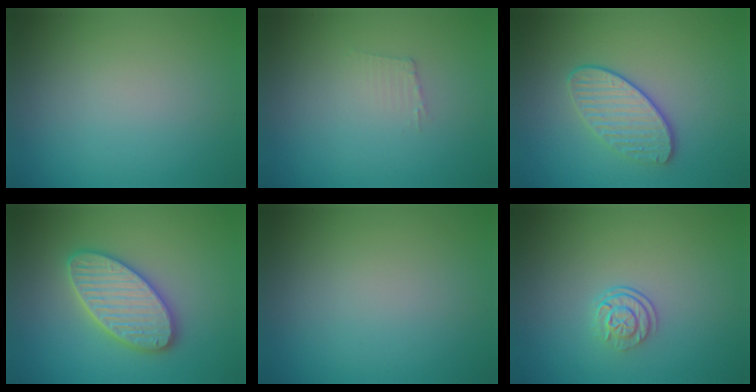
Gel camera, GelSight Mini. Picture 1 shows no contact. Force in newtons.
{"total": 1.1, "press": 1.0, "slide": 0.2}
{"total": 3.5, "press": 3.2, "slide": 1.3}
{"total": 5.8, "press": 5.8, "slide": 0.5}
{"total": 0.0}
{"total": 2.4, "press": 1.7, "slide": 1.6}